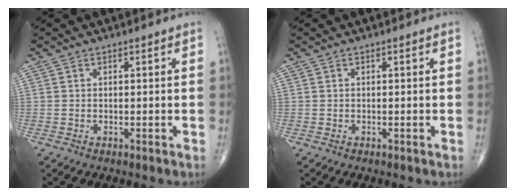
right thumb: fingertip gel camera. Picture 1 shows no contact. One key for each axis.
{"total": 0.0}